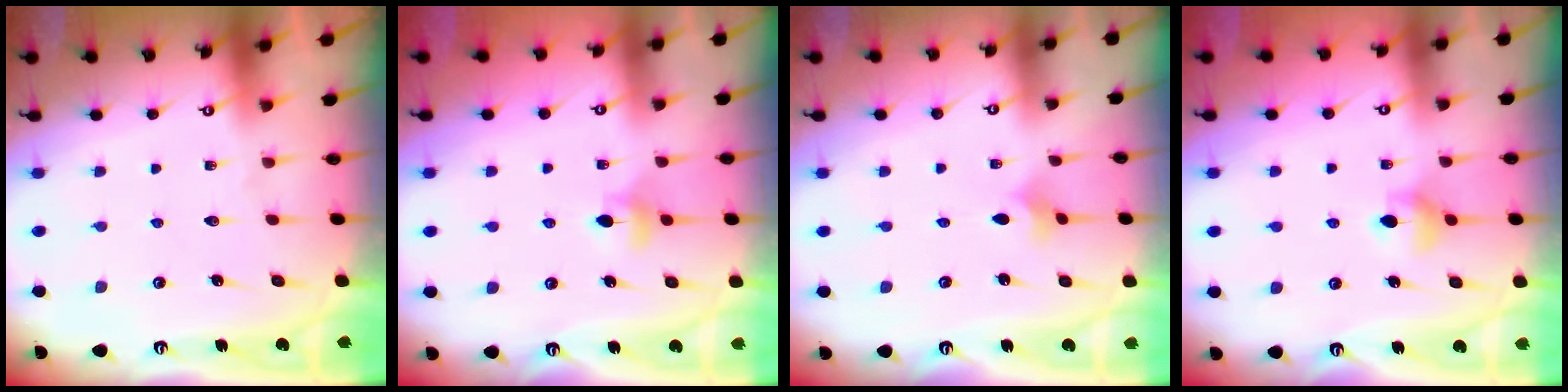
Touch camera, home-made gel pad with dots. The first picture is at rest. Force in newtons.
{"total": 5.0, "press": 4.9, "slide": 0.7}
{"total": 2.1, "press": 2.0, "slide": 0.6}
{"total": 5.4, "press": 5.3, "slide": 0.9}